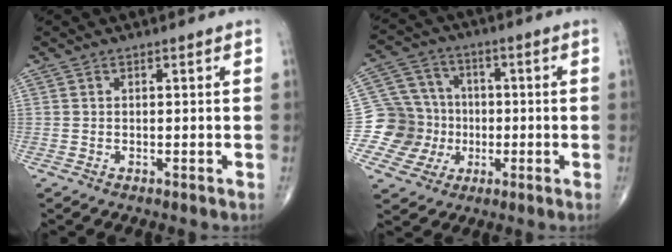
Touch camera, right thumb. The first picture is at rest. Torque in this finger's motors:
{"motor_torque": [0.28, 0.26, -0.11, -0.04, -0.03]}